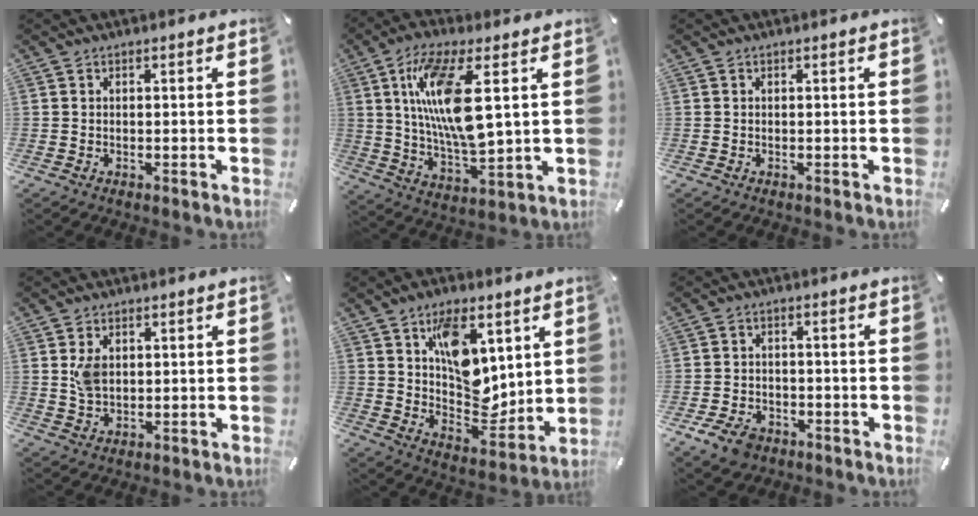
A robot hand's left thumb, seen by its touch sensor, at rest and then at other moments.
{"total": 16.5, "force": [4.7, 5.7, 14.7], "torque": [-0.295, -0.014, 0.076]}
{"total": 0.0}
{"total": 4.9, "force": [1.2, 3.4, 3.3], "torque": [-0.068, 0.000, 0.018]}
{"total": 12.9, "force": [6.0, 8.0, 8.1], "torque": [-0.113, -0.036, 0.111]}
{"total": 5.7, "force": [-3.4, 3.8, 2.5], "torque": [-0.055, 0.019, -0.065]}